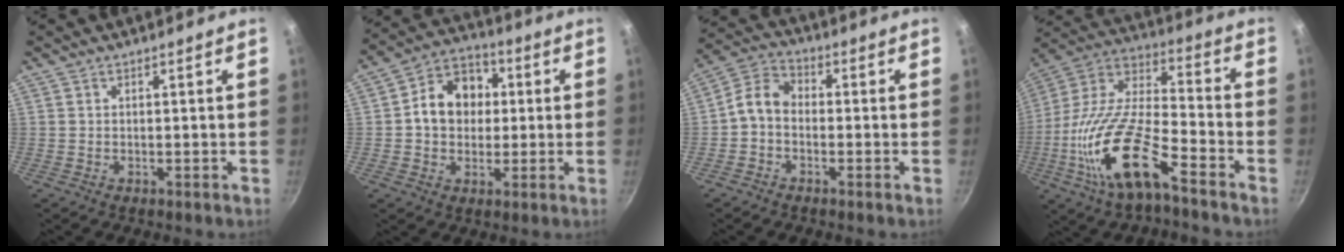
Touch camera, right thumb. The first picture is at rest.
{"total": 11.7, "force": [1.1, 9.5, 6.8], "torque": [-0.074, 0.021, 0.001]}
{"total": 5.9, "force": [-1.4, 4.3, 3.8], "torque": [-0.069, 0.031, -0.045]}
{"total": 20.5, "force": [-9.7, 7.1, 16.6], "torque": [-0.310, 0.054, -0.202]}